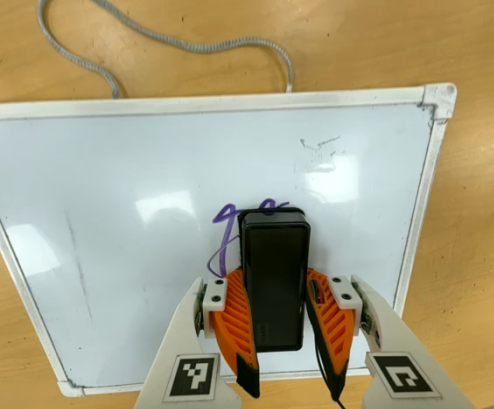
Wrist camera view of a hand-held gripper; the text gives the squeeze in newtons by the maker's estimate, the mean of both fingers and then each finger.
{"total": 14.6, "left": 14.9, "right": 14.2}